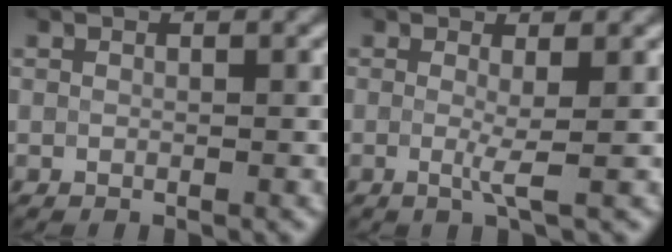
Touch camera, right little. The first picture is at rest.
{"total": 1.8, "force": [-0.1, 0.1, 1.8], "torque": [-0.039, -0.008, -0.004]}